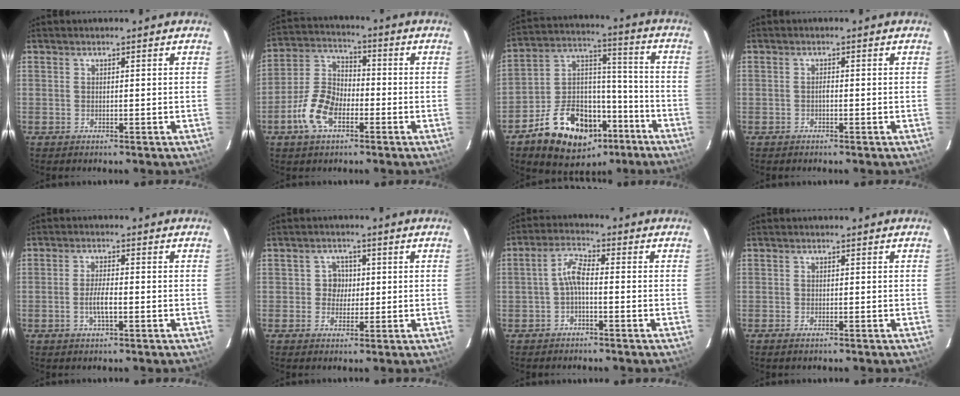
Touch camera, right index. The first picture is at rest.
{"total": 10.2, "force": [-4.8, 5.6, 7.1], "torque": [-0.152, 0.014, -0.094]}
{"total": 19.5, "force": [-11.0, 12.2, 10.4], "torque": [-0.207, 0.047, -0.155]}
{"total": 0.7, "force": [-0.3, 0.3, 0.5], "torque": [-0.008, 0.005, -0.007]}
{"total": 3.6, "force": [-1.1, 0.8, 3.3], "torque": [-0.068, -0.001, -0.021]}
{"total": 3.1, "force": [-0.1, 3.1, 0.4], "torque": [0.000, 0.016, -0.004]}
{"total": 3.8, "force": [-1.3, 1.1, 3.5], "torque": [-0.079, 0.015, -0.028]}
{"total": 0.9, "force": [-0.7, 0.2, 0.6], "torque": [-0.012, -0.002, -0.013]}